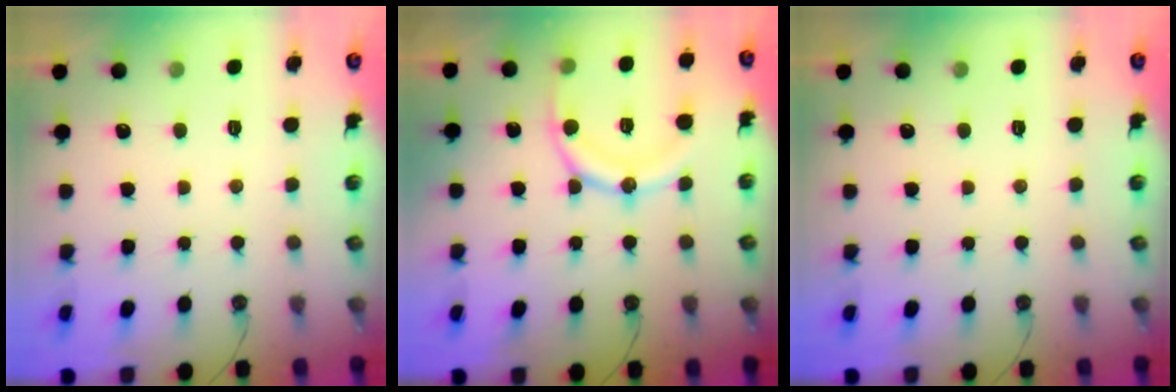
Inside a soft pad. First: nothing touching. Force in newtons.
{"total": 14.8, "press": 14.7, "slide": 1.5}
{"total": 0.0}